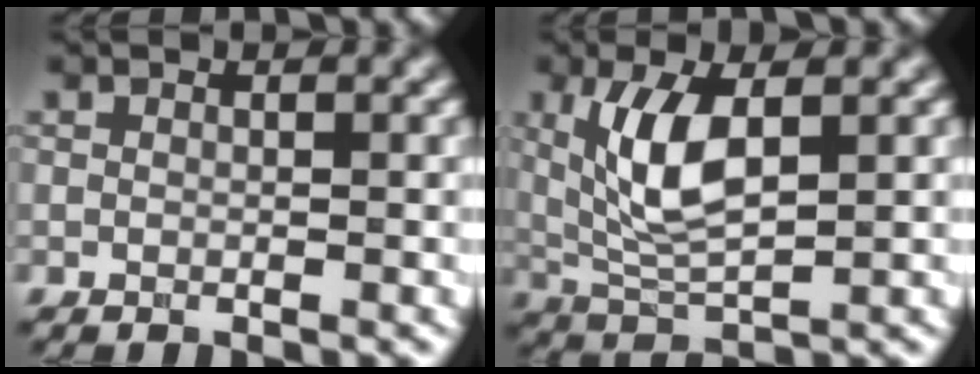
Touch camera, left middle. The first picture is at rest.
{"total": 5.4, "force": [1.4, 2.1, 4.8], "torque": [-0.114, -0.003, 0.043]}